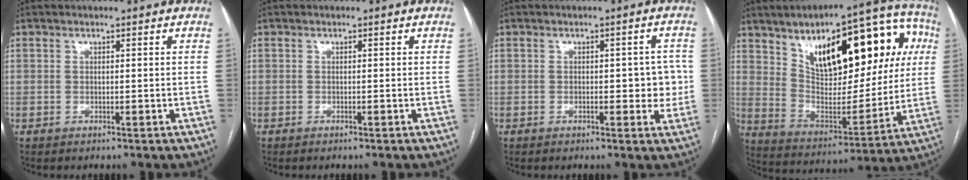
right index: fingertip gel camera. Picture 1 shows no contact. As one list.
[{"total": 0.0}, {"total": 4.8, "force": [0.0, 2.4, 4.2], "torque": [-0.040, 0.019, 0.004]}, {"total": 27.4, "force": [9.8, 11.0, 23.2], "torque": [-0.345, 0.054, 0.159]}]